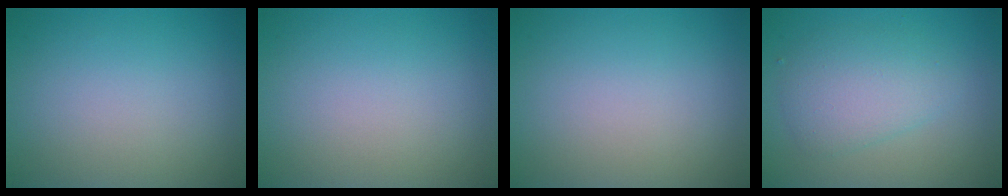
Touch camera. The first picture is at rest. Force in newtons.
{"total": 0.0}
{"total": 0.0}
{"total": 3.8, "press": 3.8, "slide": 0.1}